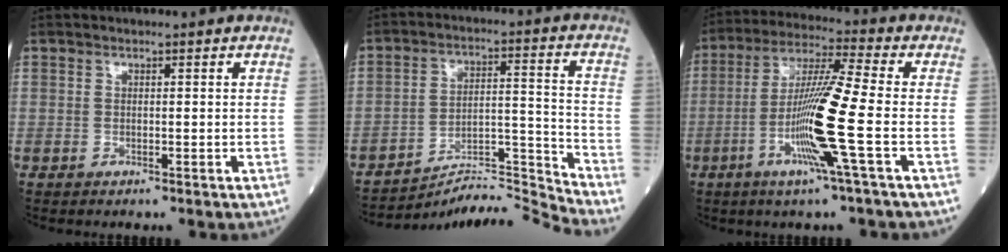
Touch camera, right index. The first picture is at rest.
{"total": 12.4, "force": [-11.8, -3.9, -0.3], "torque": [0.010, 0.042, -0.194]}
{"total": 12.4, "force": [-3.3, -1.7, 11.9], "torque": [-0.230, -0.010, -0.069]}